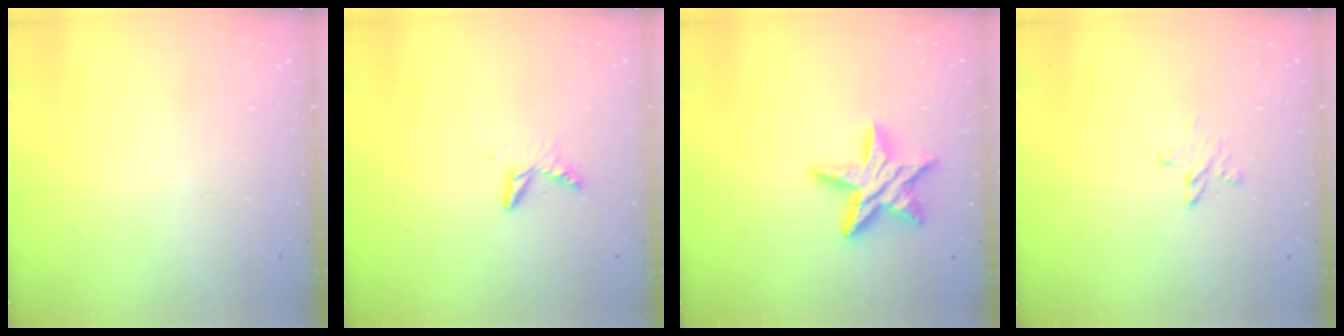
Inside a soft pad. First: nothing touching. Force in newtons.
{"total": 6.1, "press": 6.1, "slide": 0.7}
{"total": 13.0, "press": 13.0, "slide": 0.9}
{"total": 3.4, "press": 3.3, "slide": 0.3}